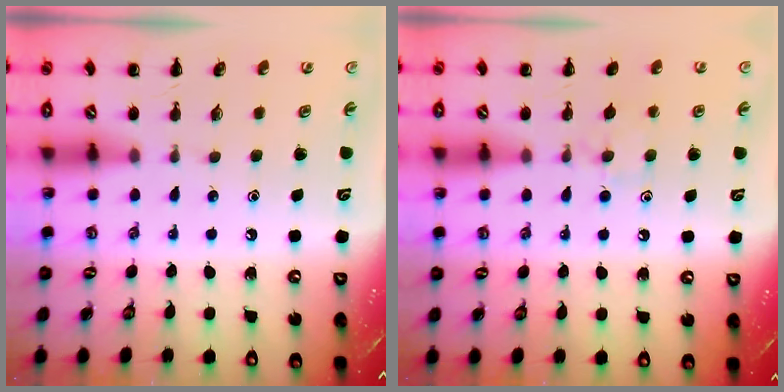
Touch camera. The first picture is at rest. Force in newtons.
{"total": 7.0, "press": 6.8, "slide": 1.8}